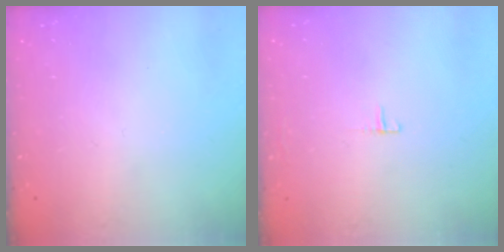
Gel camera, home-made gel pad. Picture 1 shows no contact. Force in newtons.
{"total": 3.6, "press": 3.5, "slide": 0.3}